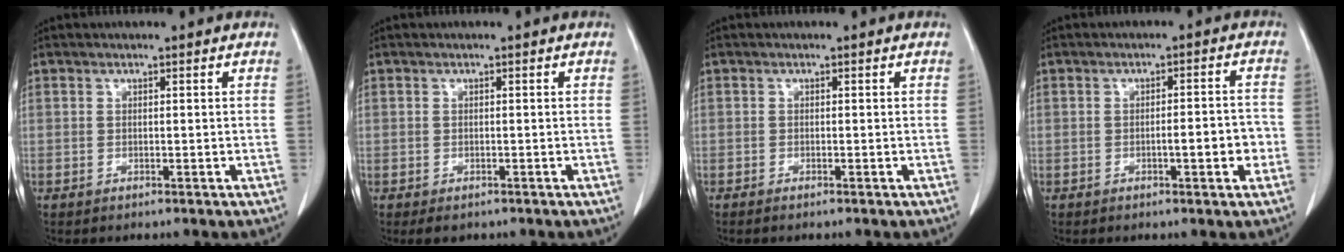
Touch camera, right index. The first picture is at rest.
{"total": 1.8, "force": [-1.2, 1.1, 0.8], "torque": [-0.010, 0.000, -0.009]}
{"total": 0.9, "force": [-0.7, 0.0, 0.5], "torque": [-0.011, -0.002, -0.010]}
{"total": 4.5, "force": [-1.3, 0.8, 4.2], "torque": [-0.061, 0.008, -0.015]}